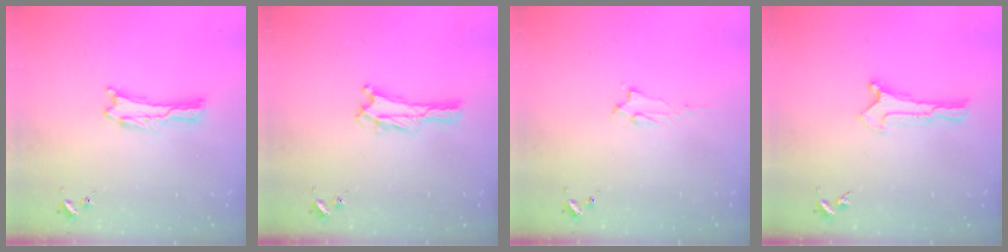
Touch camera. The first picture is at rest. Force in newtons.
{"total": 1.3, "press": 1.3, "slide": 0.4}
{"total": 2.0, "press": 2.0, "slide": 0.2}
{"total": 0.0}